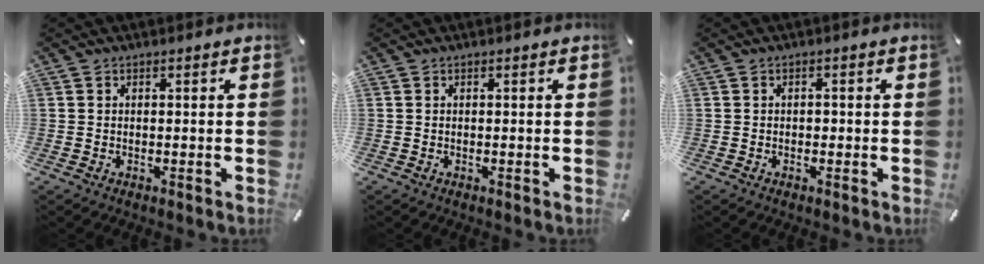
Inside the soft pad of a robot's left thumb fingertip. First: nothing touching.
{"total": 0.0}
{"total": 0.7, "force": [-0.3, 0.6, 0.2], "torque": [-0.004, 0.004, -0.007]}